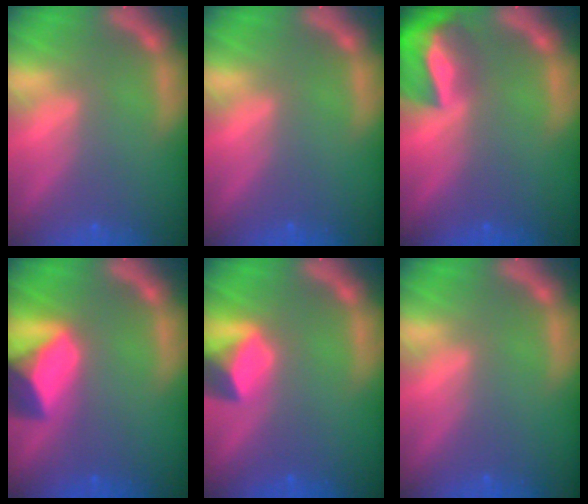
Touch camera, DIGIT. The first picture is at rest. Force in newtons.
{"total": 0.0}
{"total": 8.5}
{"total": 7.5}
{"total": 4.0}
{"total": 0.0}